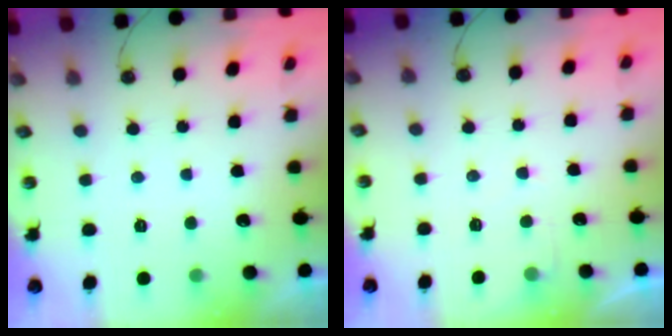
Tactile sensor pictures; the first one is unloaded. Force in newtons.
{"total": 3.8, "press": 3.8, "slide": 0.4}